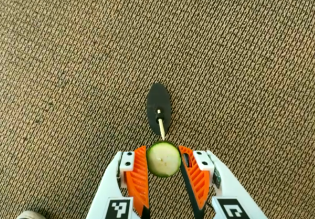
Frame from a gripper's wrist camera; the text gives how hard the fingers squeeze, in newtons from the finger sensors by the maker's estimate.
{"total": 6.3, "left": 6.0, "right": 6.6}